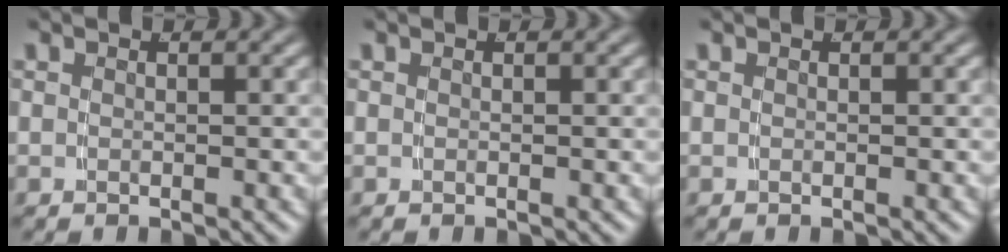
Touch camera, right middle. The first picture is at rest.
{"total": 0.0}
{"total": 0.0}